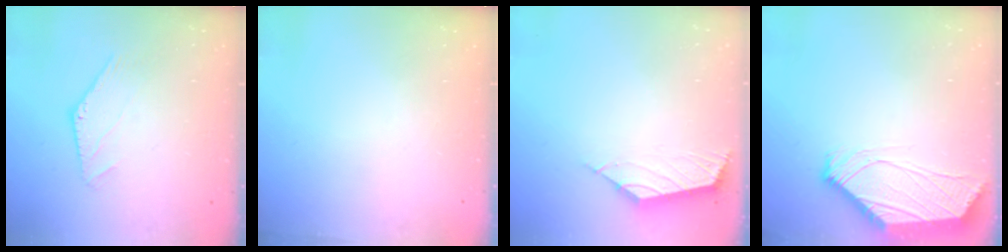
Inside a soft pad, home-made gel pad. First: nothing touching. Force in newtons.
{"total": 0.0}
{"total": 2.5, "press": 2.4, "slide": 0.7}
{"total": 1.0, "press": 0.8, "slide": 0.5}